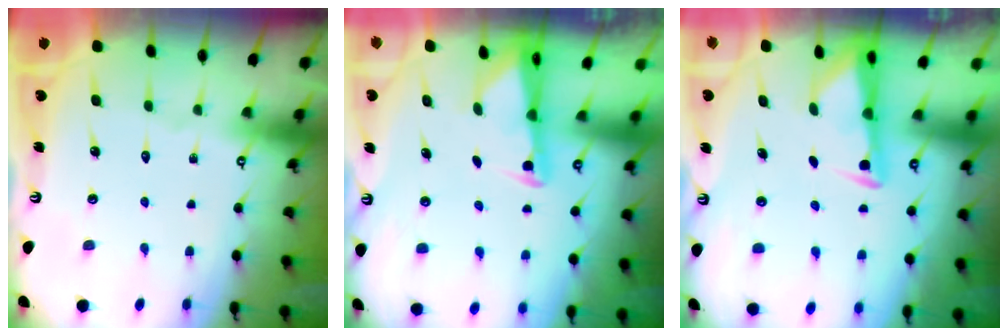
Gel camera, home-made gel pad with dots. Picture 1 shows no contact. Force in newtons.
{"total": 2.0, "press": 2.0, "slide": 0.3}
{"total": 3.4, "press": 3.3, "slide": 0.5}